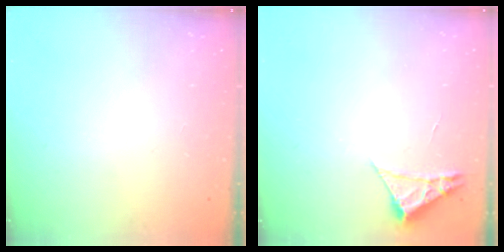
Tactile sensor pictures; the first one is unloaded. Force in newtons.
{"total": 2.3, "press": 2.3, "slide": 0.4}